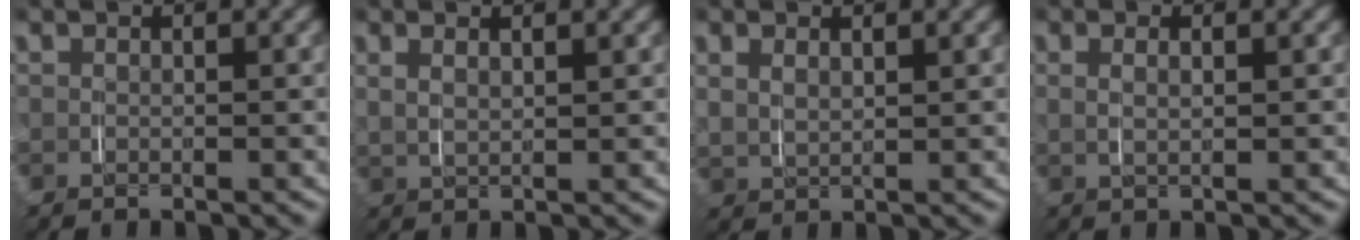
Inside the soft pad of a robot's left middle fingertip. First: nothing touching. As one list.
[{"total": 1.9, "force": [1.2, 0.8, 1.3], "torque": [-0.032, 0.000, 0.026]}, {"total": 2.1, "force": [1.2, 1.2, 1.2], "torque": [-0.035, -0.004, 0.030]}, {"total": 1.5, "force": [0.6, 0.4, 1.3], "torque": [-0.025, -0.002, 0.015]}]